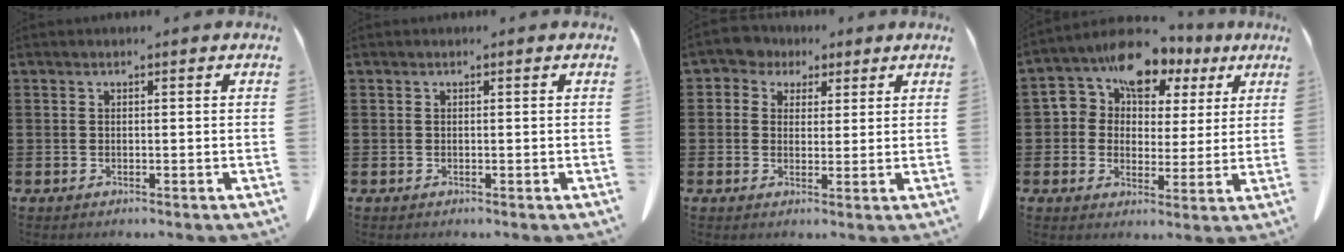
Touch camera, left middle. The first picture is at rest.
{"total": 0.0}
{"total": 3.1, "force": [2.0, 2.4, 0.3], "torque": [-0.022, 0.009, 0.035]}
{"total": 9.2, "force": [5.6, 6.5, 3.4], "torque": [-0.083, -0.021, 0.097]}